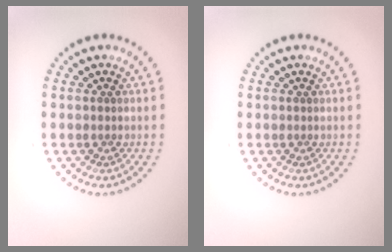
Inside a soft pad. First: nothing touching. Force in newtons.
{"total": 0.0}